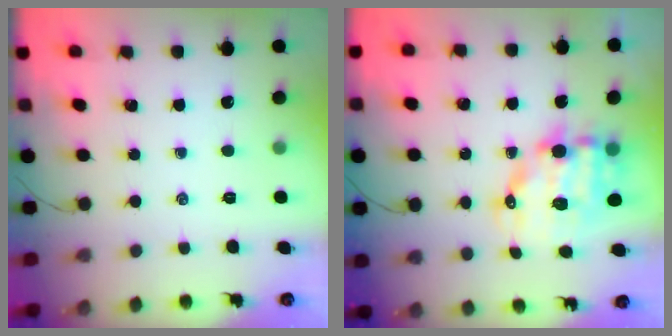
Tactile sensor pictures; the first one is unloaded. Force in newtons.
{"total": 12.6, "press": 12.2, "slide": 2.7}